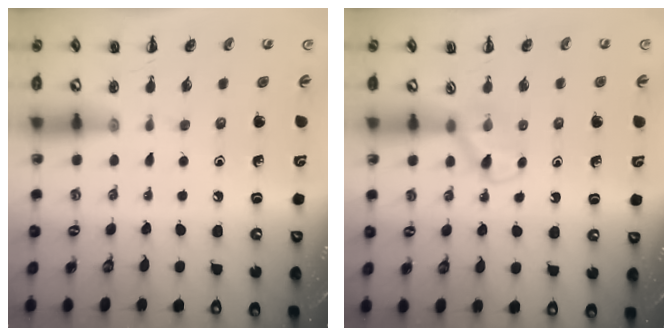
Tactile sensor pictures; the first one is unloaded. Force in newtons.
{"total": 2.9, "press": 2.7, "slide": 1.1}